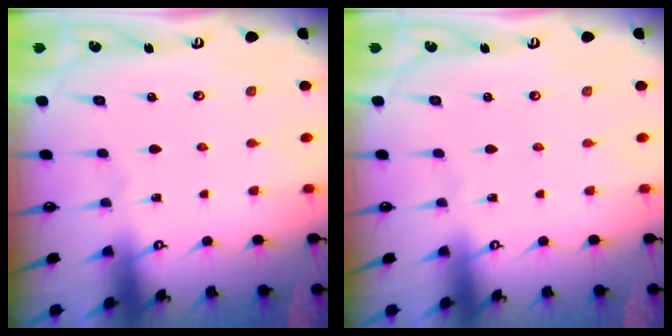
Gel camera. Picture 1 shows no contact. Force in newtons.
{"total": 0.0}